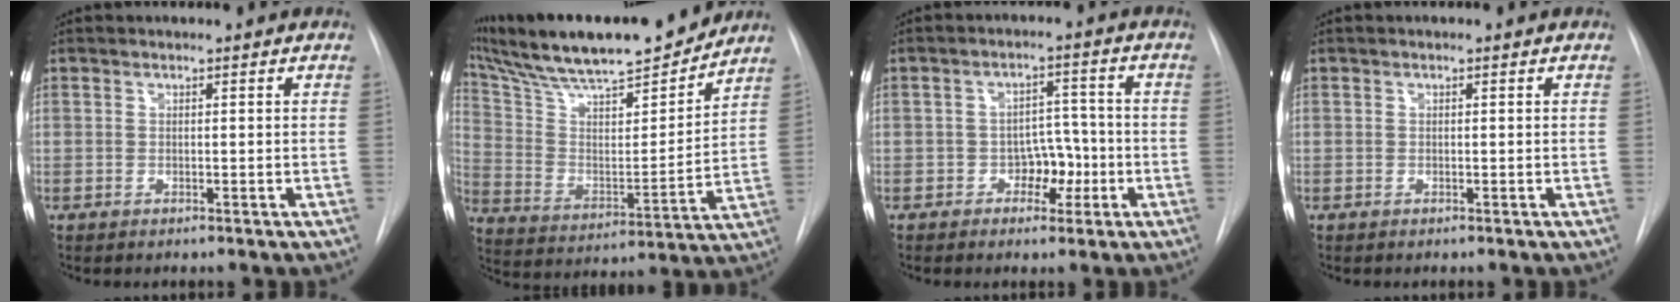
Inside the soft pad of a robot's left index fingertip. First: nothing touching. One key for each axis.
{"total": 23.4, "fx": 20.5, "fy": 3.6, "fz": 10.8, "tx": -0.189, "ty": 0.004, "tz": 0.325}
{"total": 4.7, "fx": -1.9, "fy": 3.2, "fz": 3.0, "tx": -0.033, "ty": 0.013, "tz": -0.027}
{"total": 0.0}